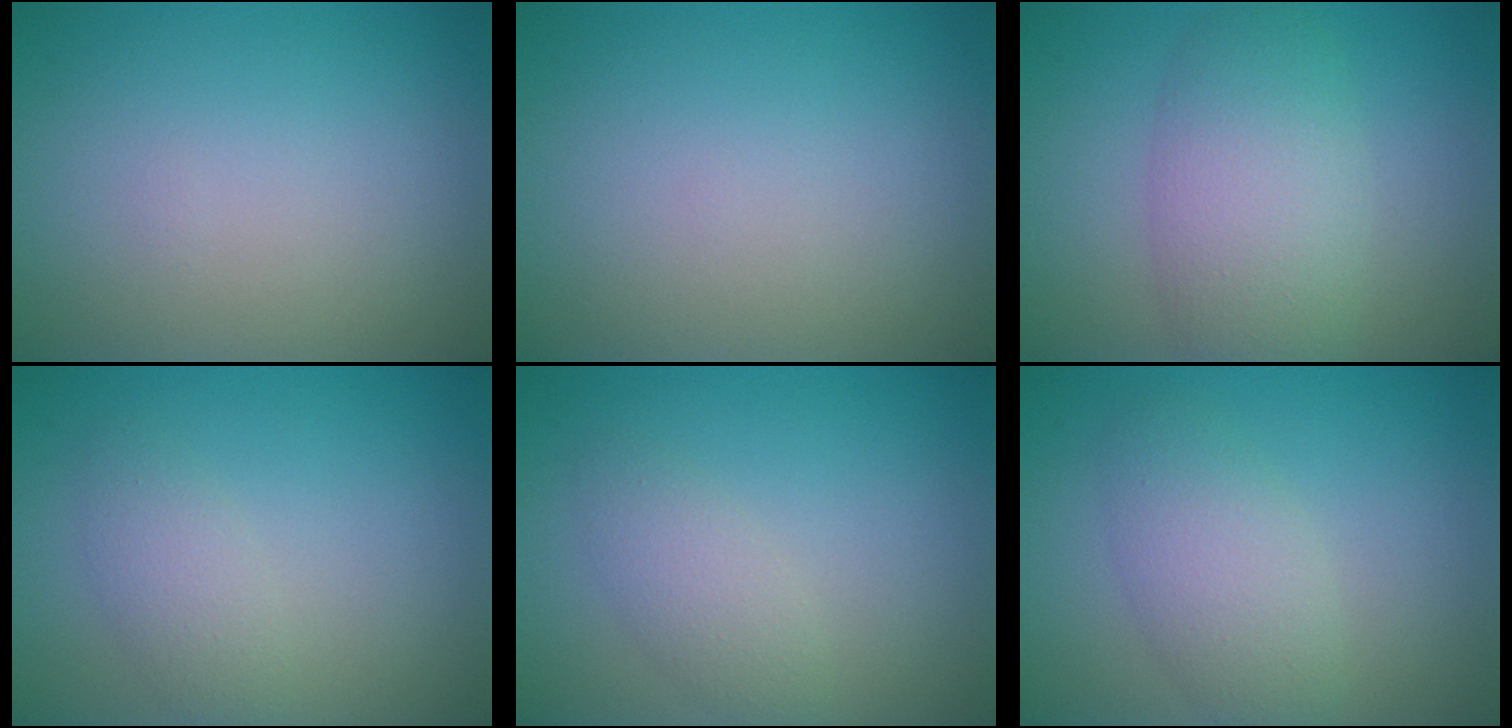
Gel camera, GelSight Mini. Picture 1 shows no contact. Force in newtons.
{"total": 0.0}
{"total": 5.8, "press": 5.8, "slide": 0.1}
{"total": 2.2, "press": 2.2, "slide": 0.1}
{"total": 2.1, "press": 2.1, "slide": 0.0}
{"total": 3.7, "press": 3.7, "slide": 0.1}